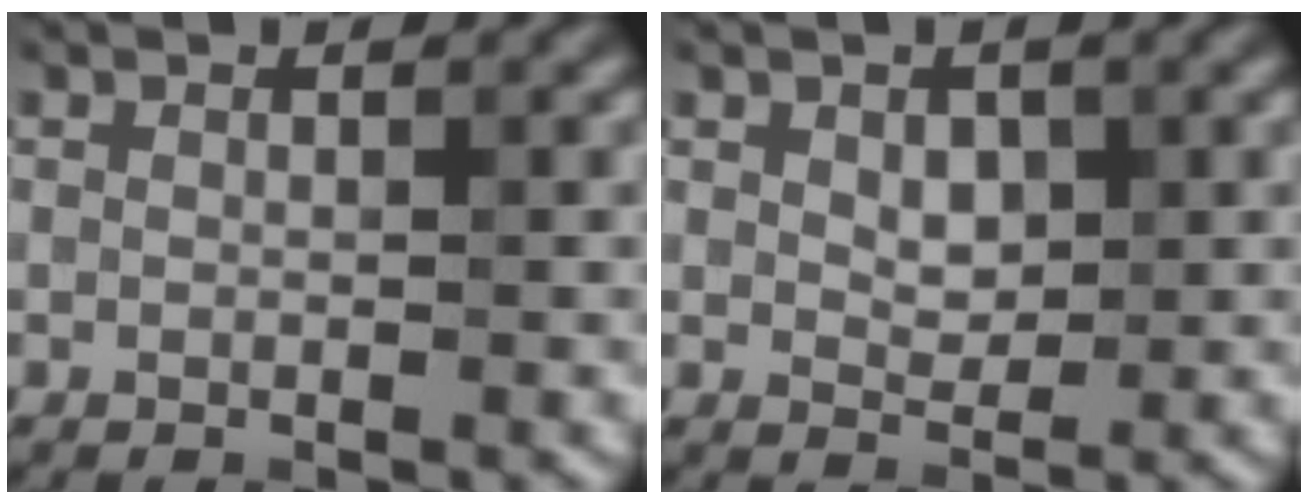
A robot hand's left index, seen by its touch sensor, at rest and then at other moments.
{"total": 2.0, "force": [0.5, 1.4, 1.4], "torque": [-0.027, -0.005, 0.011]}